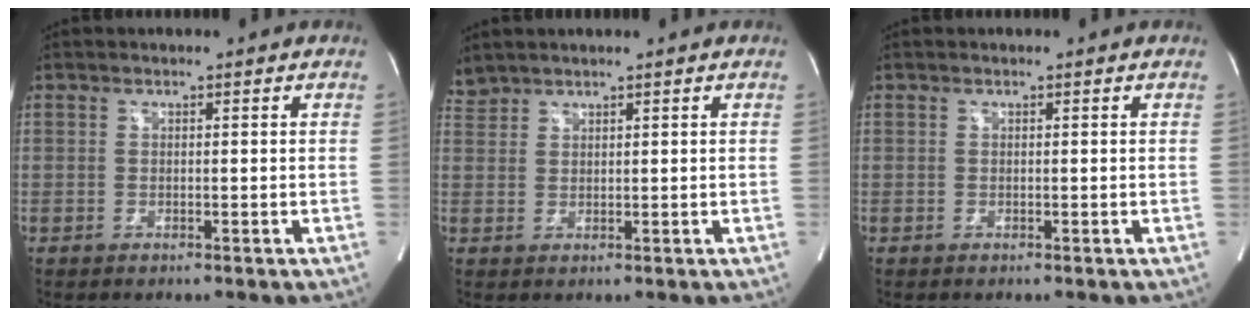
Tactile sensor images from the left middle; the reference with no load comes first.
{"total": 2.2, "force": [2.2, 0.2, -0.1], "torque": [-0.008, 0.016, 0.052]}
{"total": 0.0}